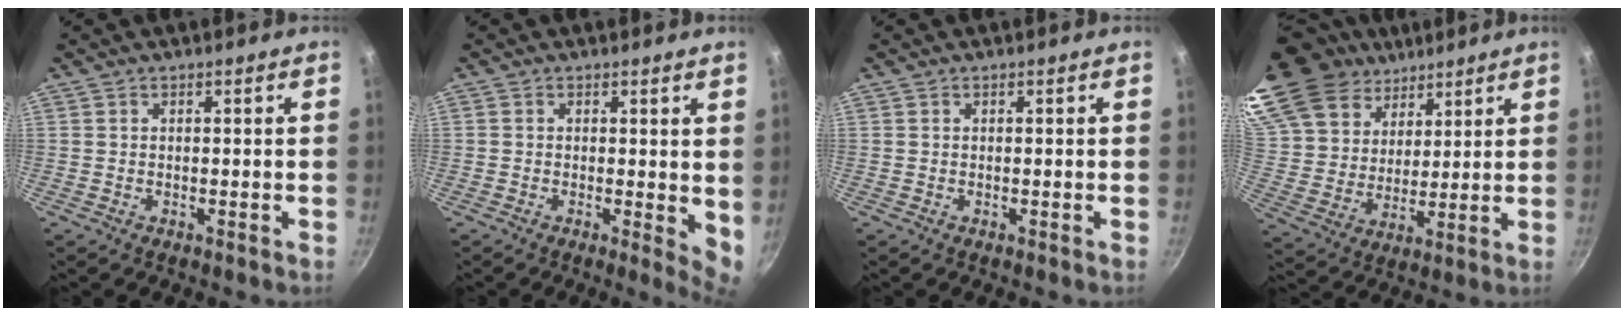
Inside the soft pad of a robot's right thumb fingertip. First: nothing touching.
{"total": 4.7, "force": [0.3, 1.7, 4.4], "torque": [-0.053, -0.012, 0.001]}
{"total": 0.0}
{"total": 25.3, "force": [16.7, 15.7, 10.7], "torque": [-0.223, -0.012, 0.328]}